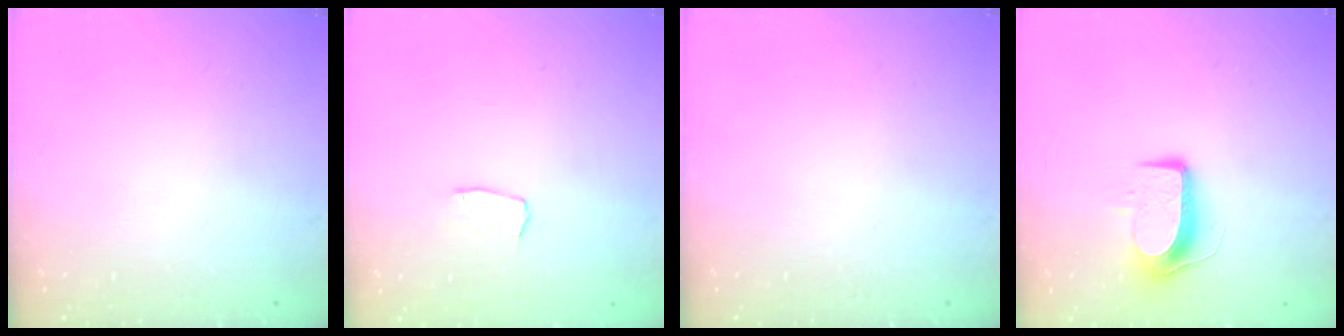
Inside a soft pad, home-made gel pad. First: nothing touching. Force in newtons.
{"total": 3.0, "press": 3.0, "slide": 0.2}
{"total": 0.0}
{"total": 9.4, "press": 9.4, "slide": 0.3}